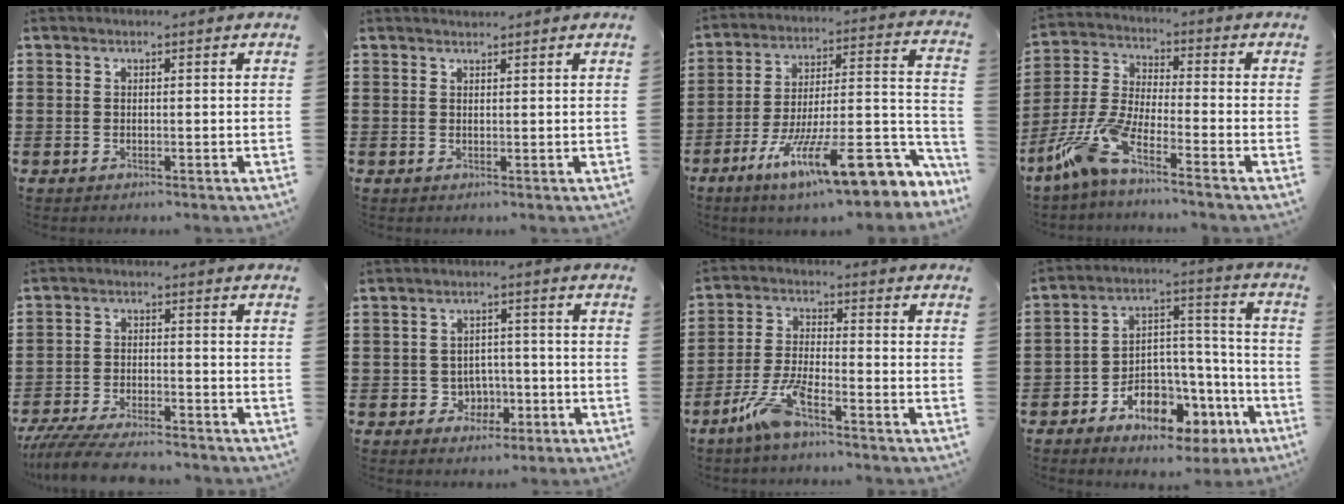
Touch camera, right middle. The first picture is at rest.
{"total": 1.0, "force": [1.0, 0.0, -0.1], "torque": [-0.002, -0.003, 0.020]}
{"total": 15.9, "force": [-9.5, 3.6, 12.2], "torque": [-0.177, 0.010, -0.158]}
{"total": 8.3, "force": [-6.3, 0.9, 5.3], "torque": [-0.148, -0.021, -0.133]}
{"total": 5.8, "force": [-5.4, 0.7, 2.2], "torque": [-0.053, -0.007, -0.106]}
{"total": 3.3, "force": [-1.3, 2.7, 1.3], "torque": [-0.035, 0.004, -0.029]}
{"total": 7.2, "force": [-4.8, 1.1, 5.3], "torque": [-0.124, -0.010, -0.093]}
{"total": 8.6, "force": [-5.6, 5.0, 4.3], "torque": [-0.076, 0.026, -0.096]}